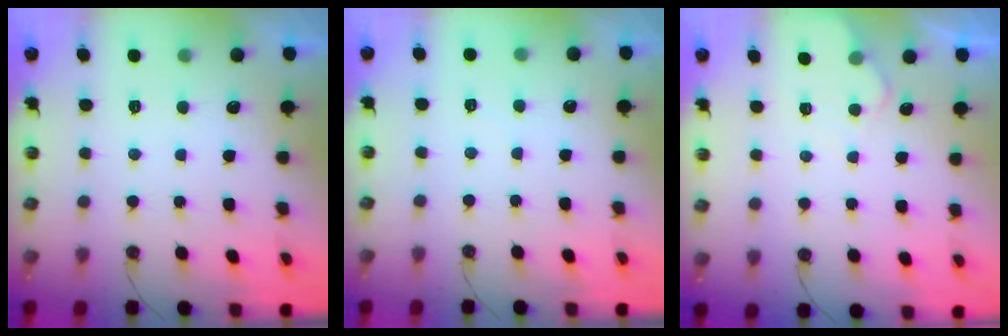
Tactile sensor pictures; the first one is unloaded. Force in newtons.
{"total": 2.4, "press": 2.4, "slide": 0.4}
{"total": 4.1, "press": 4.0, "slide": 0.5}